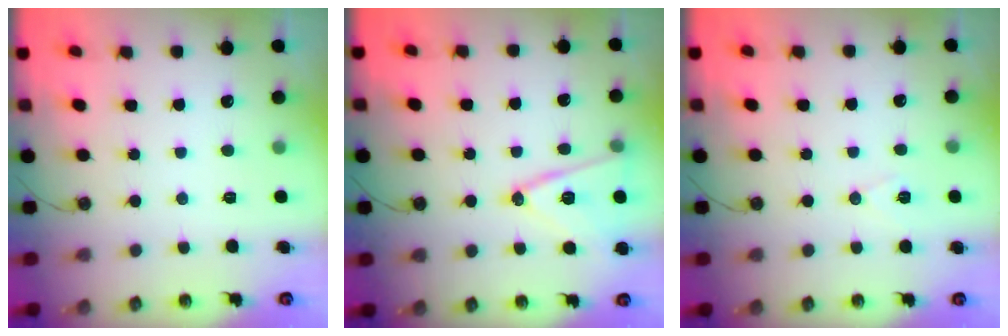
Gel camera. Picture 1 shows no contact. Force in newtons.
{"total": 14.2, "press": 13.8, "slide": 3.3}
{"total": 6.3, "press": 4.9, "slide": 4.0}